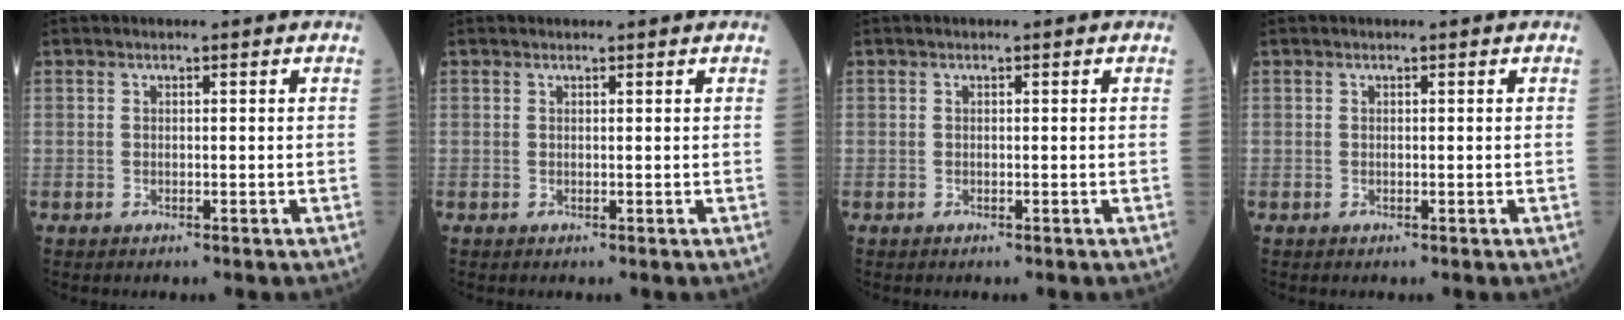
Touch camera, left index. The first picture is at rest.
{"total": 0.0}
{"total": 0.0}
{"total": 0.0}